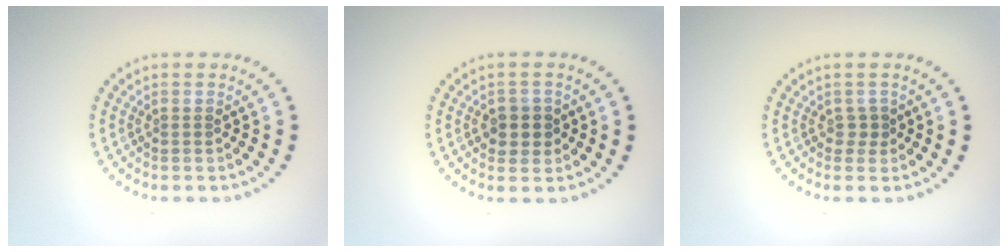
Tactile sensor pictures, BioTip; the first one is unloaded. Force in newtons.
{"total": 2.3, "press": 2.2, "slide": 0.6}
{"total": 1.0, "press": 0.8, "slide": 0.5}